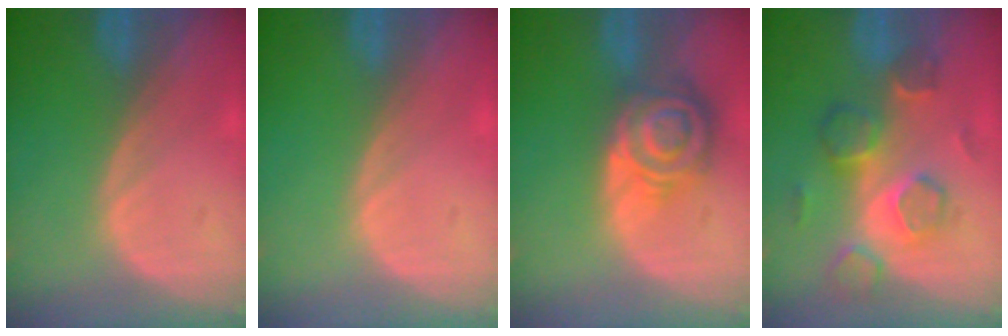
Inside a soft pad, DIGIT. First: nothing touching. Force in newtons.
{"total": 0.0}
{"total": 8.4, "press": 7.3, "slide": 4.2}
{"total": 8.1, "press": 7.4, "slide": 3.3}